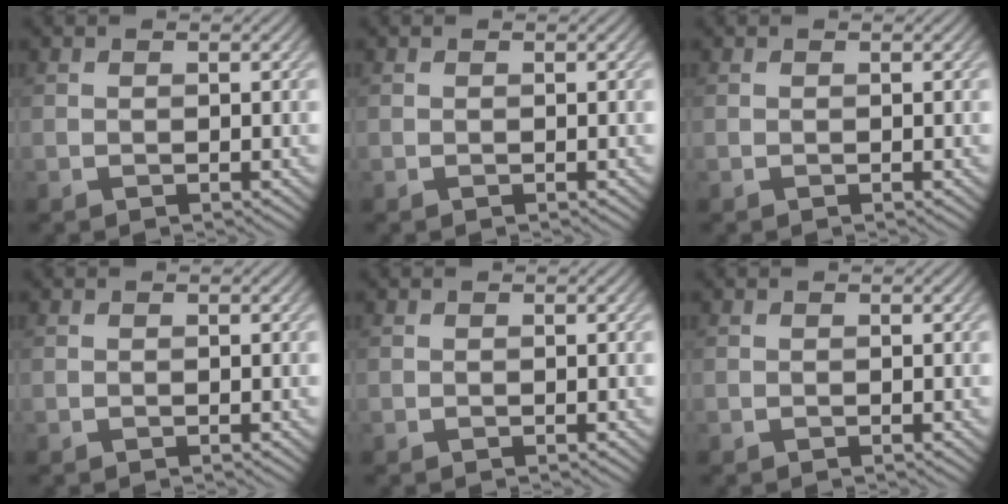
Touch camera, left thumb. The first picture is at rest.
{"total": 0.0}
{"total": 0.0}
{"total": 0.0}
{"total": 0.0}
{"total": 0.0}